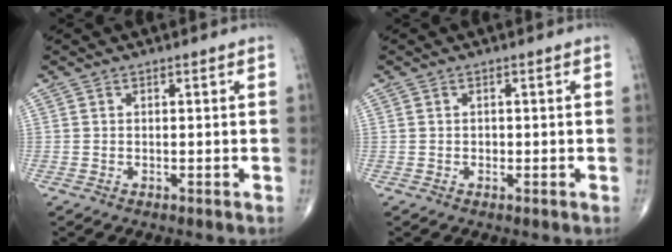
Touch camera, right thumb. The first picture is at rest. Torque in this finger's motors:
{"motor_torque": [-0.08, 0.11, -0.15, 0.05, -0.03]}